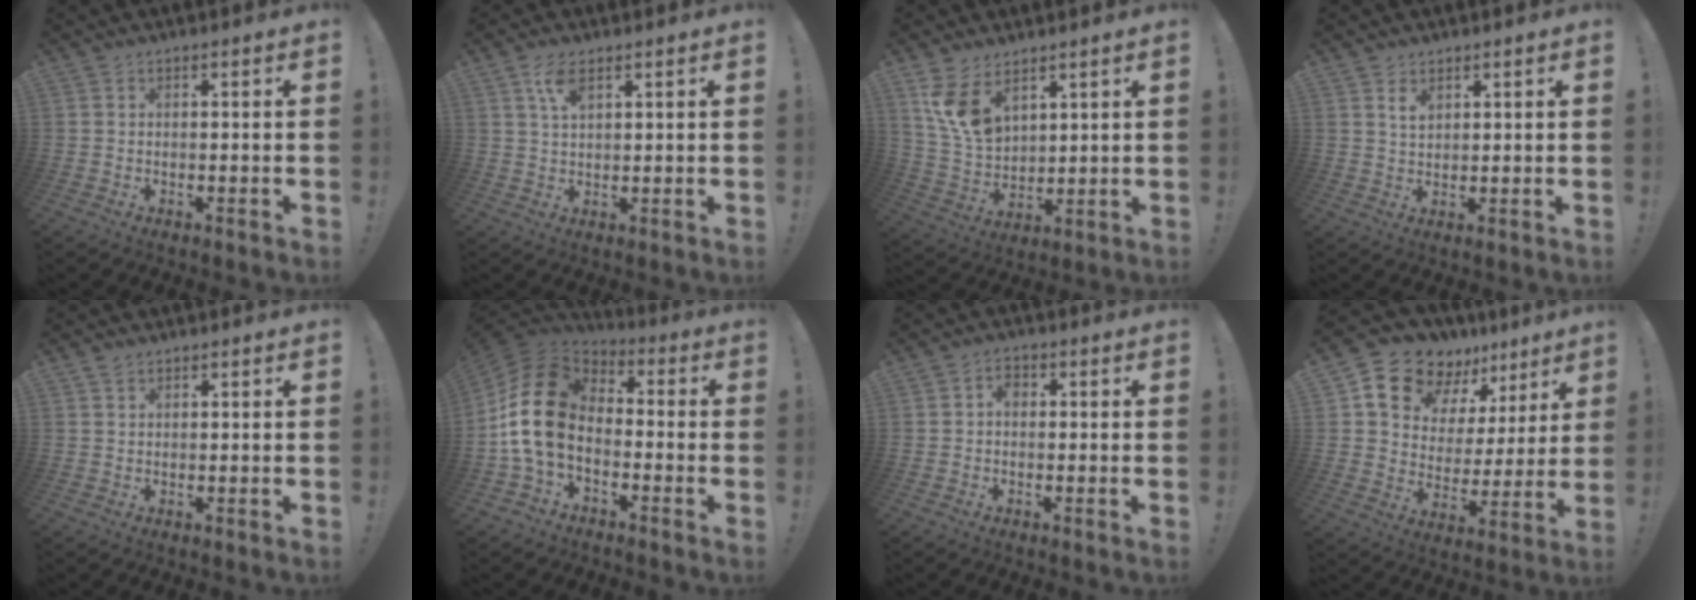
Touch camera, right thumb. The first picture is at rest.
{"total": 5.2, "force": [2.7, 2.1, 3.9], "torque": [-0.074, -0.005, 0.049]}
{"total": 11.3, "force": [6.9, 6.6, 6.1], "torque": [-0.110, -0.035, 0.137]}
{"total": 3.3, "force": [2.0, 1.9, 1.8], "torque": [-0.030, -0.007, 0.035]}
{"total": 1.4, "force": [1.0, 0.7, 0.5], "torque": [-0.011, 0.000, 0.020]}
{"total": 17.6, "force": [-1.3, 11.4, 13.4], "torque": [-0.271, 0.015, -0.016]}
{"total": 2.7, "force": [-0.3, 1.9, 1.9], "torque": [-0.032, 0.009, -0.008]}
{"total": 15.6, "force": [11.8, 8.6, 5.5], "torque": [-0.107, -0.083, 0.223]}